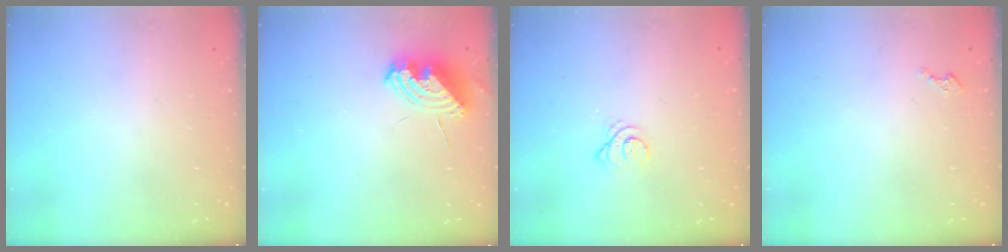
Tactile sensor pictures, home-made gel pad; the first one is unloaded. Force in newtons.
{"total": 10.4, "press": 10.4, "slide": 0.8}
{"total": 3.5, "press": 3.5, "slide": 0.5}
{"total": 1.6, "press": 1.5, "slide": 0.2}